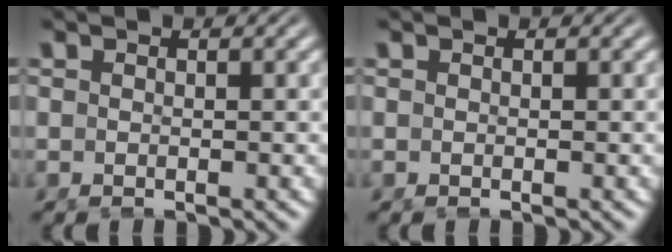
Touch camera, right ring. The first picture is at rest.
{"total": 1.5, "force": [-0.4, -1.4, -0.4], "torque": [0.018, -0.013, 0.005]}